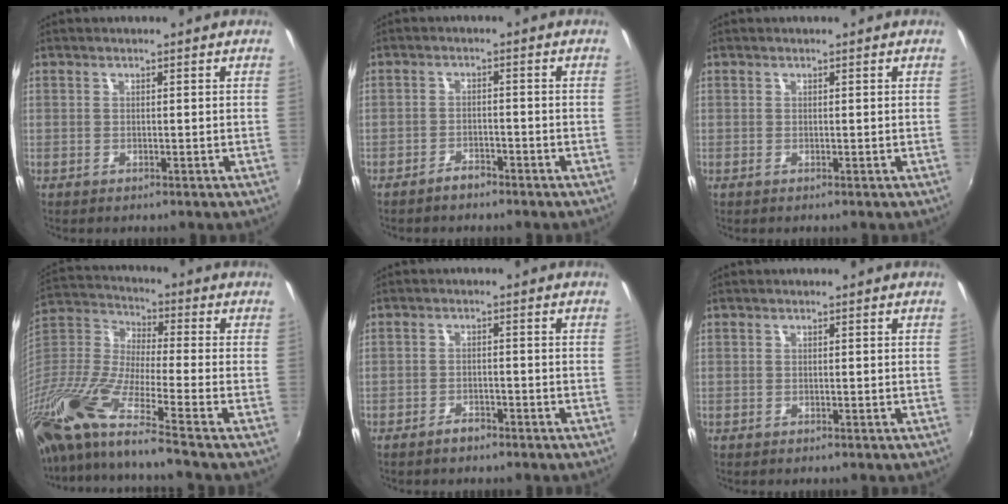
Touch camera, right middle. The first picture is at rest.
{"total": 2.8, "force": [-2.5, 0.9, 0.8], "torque": [-0.028, 0.005, -0.039]}
{"total": 0.0}
{"total": 19.1, "force": [-14.2, -0.2, 12.8], "torque": [-0.239, -0.051, -0.281]}
{"total": 2.6, "force": [-2.2, 1.1, 0.9], "torque": [-0.028, 0.004, -0.035]}
{"total": 0.0}